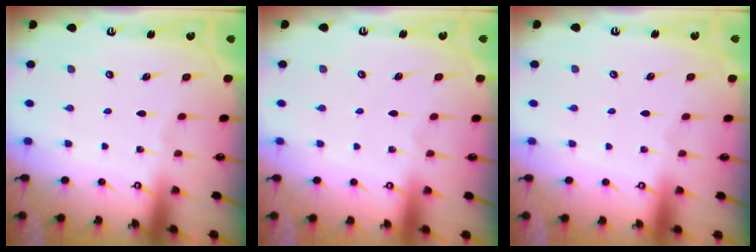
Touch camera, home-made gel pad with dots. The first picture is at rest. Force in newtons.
{"total": 0.0}
{"total": 0.0}